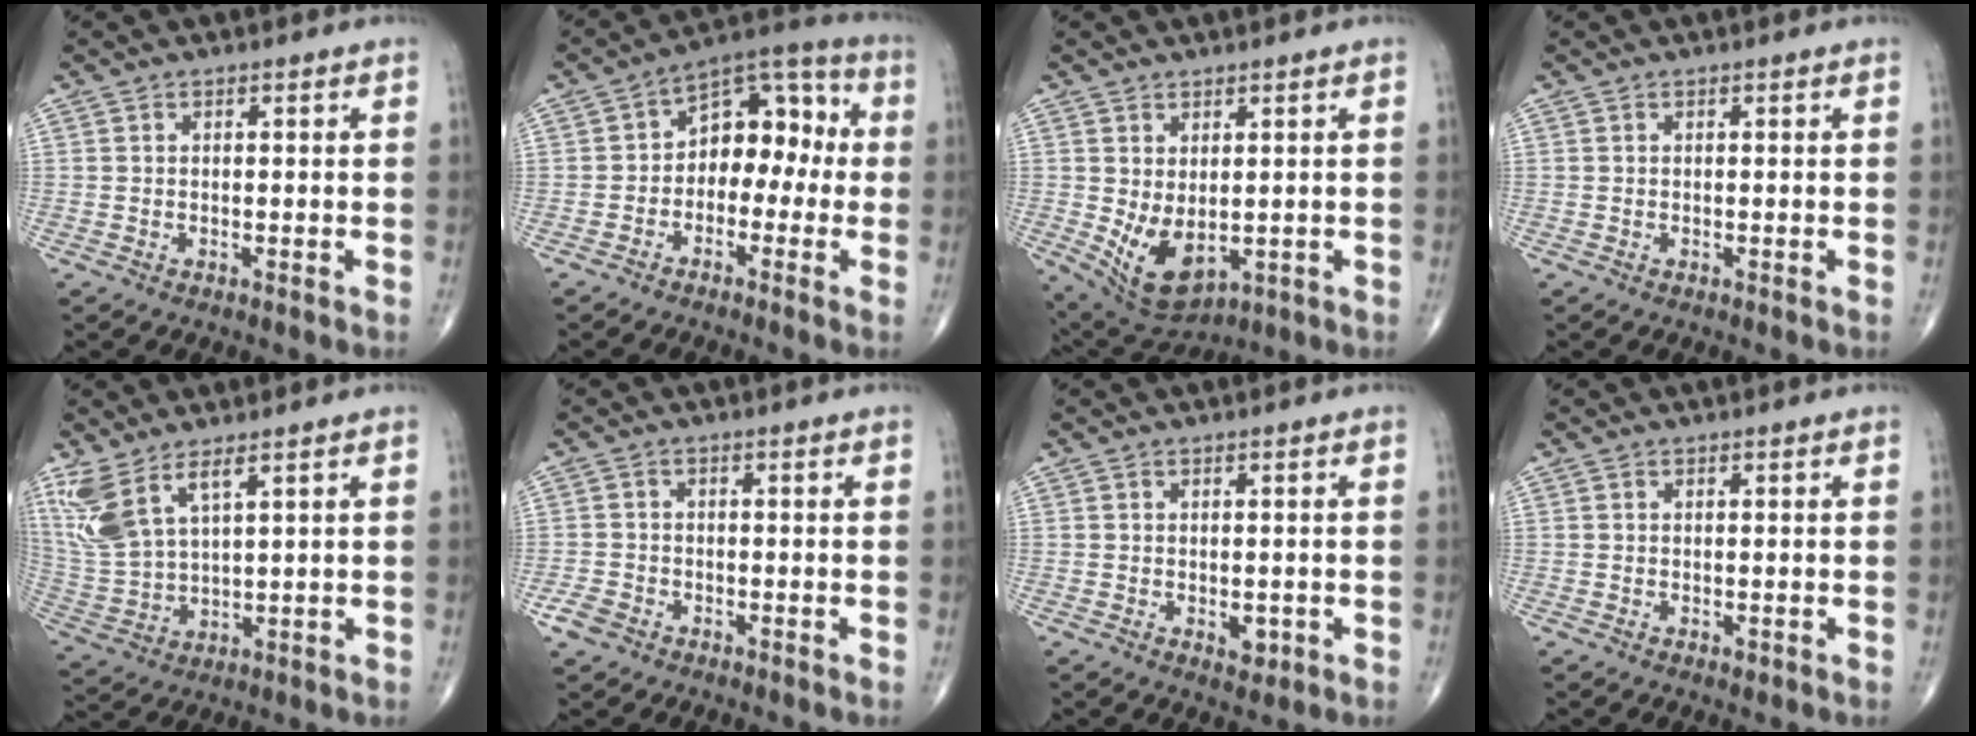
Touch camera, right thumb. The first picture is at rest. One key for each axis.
{"total": 11.5, "fx": -0.8, "fy": 7.6, "fz": 8.6, "tx": -0.082, "ty": 0.049, "tz": -0.030}
{"total": 8.8, "fx": -0.8, "fy": 5.2, "fz": 7.1, "tx": -0.112, "ty": -0.009, "tz": 0.013}
{"total": 0.0}
{"total": 10.4, "fx": 6.1, "fy": 3.7, "fz": 7.6, "tx": -0.179, "ty": -0.023, "tz": 0.142}
{"total": 3.2, "fx": -1.8, "fy": 2.2, "fz": 1.3, "tx": -0.025, "ty": 0.008, "tz": -0.034}
{"total": 2.5, "fx": -0.6, "fy": 1.5, "fz": 1.8, "tx": -0.010, "ty": 0.000, "tz": -0.004}
{"total": 0.7, "fx": -0.1, "fy": 0.5, "fz": 0.5, "tx": -0.007, "ty": -0.002, "tz": -0.002}